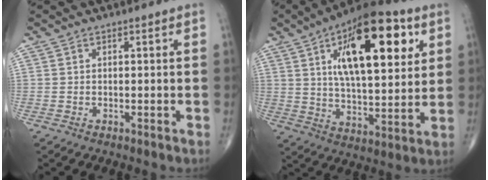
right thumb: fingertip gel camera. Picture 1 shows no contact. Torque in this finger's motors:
{"motor_torque": [-1.29, 2.36, 1.95, 0.82, 0.23]}